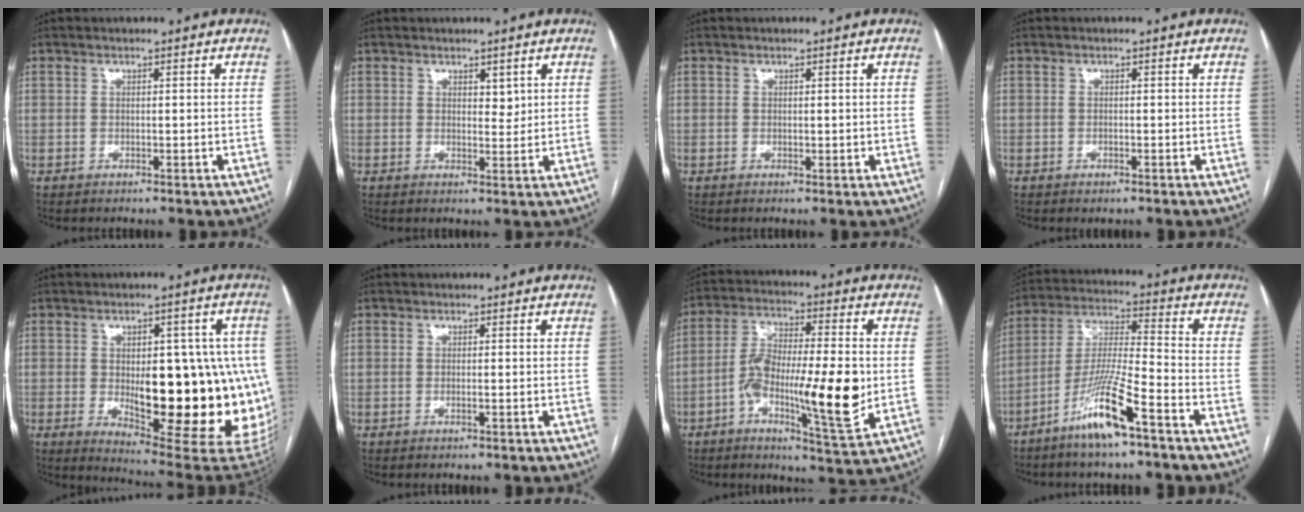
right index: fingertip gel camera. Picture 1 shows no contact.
{"total": 2.0, "force": [1.0, 1.0, 1.3], "torque": [-0.016, -0.006, 0.019]}
{"total": 1.0, "force": [0.2, 0.6, 0.8], "torque": [-0.008, 0.000, 0.005]}
{"total": 0.7, "force": [-0.5, 0.2, 0.5], "torque": [-0.009, -0.002, -0.004]}
{"total": 21.7, "force": [-2.2, 7.7, 20.2], "torque": [-0.181, 0.014, 0.000]}
{"total": 0.7, "force": [-0.2, 0.0, 0.6], "torque": [-0.013, -0.001, -0.003]}
{"total": 15.3, "force": [-2.8, 3.0, 14.7], "torque": [-0.260, 0.002, -0.047]}
{"total": 11.6, "force": [-7.0, 0.3, 9.2], "torque": [-0.185, -0.015, -0.138]}